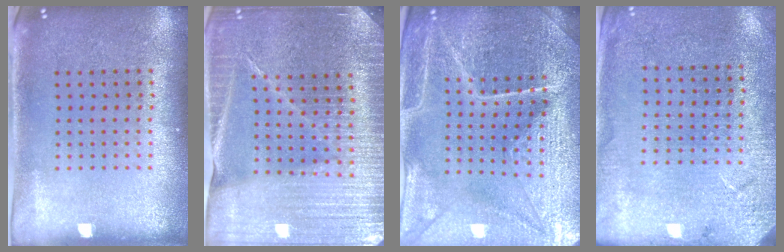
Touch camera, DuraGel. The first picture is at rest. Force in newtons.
{"total": 4.5, "press": 4.2, "slide": 1.6}
{"total": 5.1, "press": 4.8, "slide": 1.7}
{"total": 2.6, "press": 2.6, "slide": 0.4}